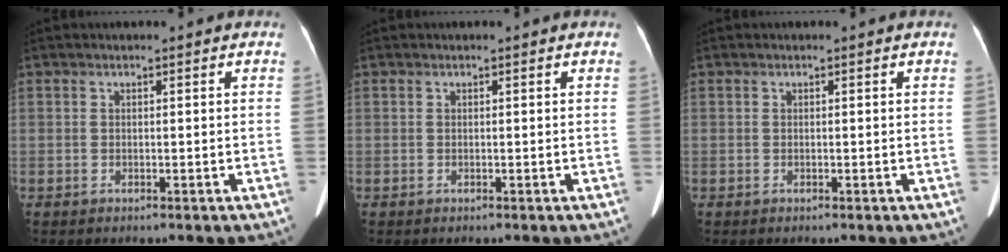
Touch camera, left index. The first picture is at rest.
{"total": 0.0}
{"total": 0.0}